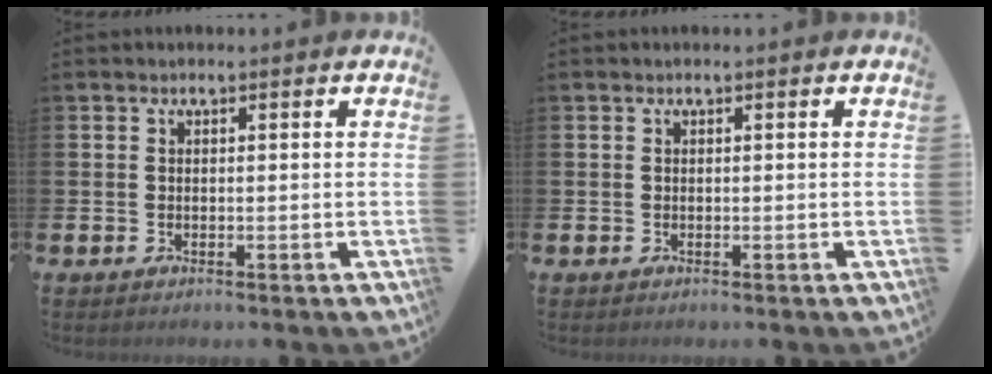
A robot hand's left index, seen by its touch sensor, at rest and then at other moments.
{"total": 0.0}